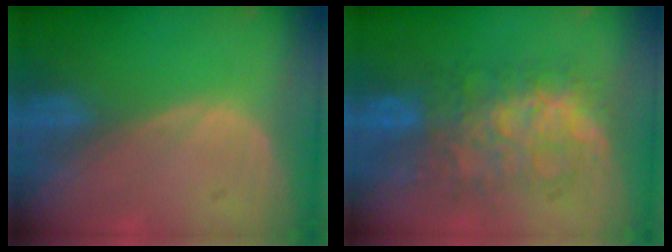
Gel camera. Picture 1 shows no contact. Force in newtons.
{"total": 8.9, "press": 8.9, "slide": 0.4}